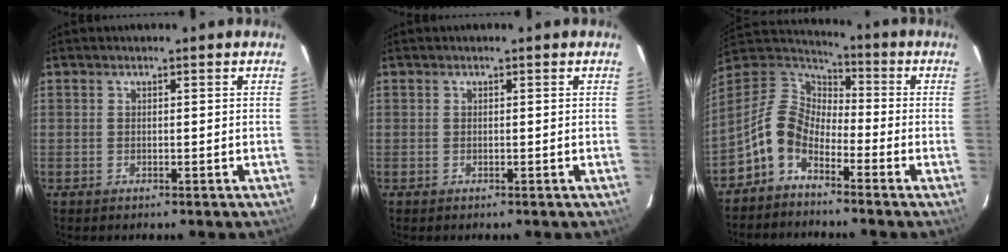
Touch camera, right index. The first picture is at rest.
{"total": 0.0}
{"total": 9.7, "force": [-5.4, 5.8, 5.6], "torque": [-0.118, 0.022, -0.123]}